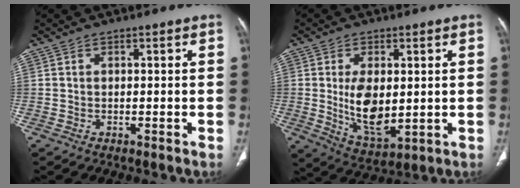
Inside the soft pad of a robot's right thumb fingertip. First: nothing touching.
{"total": 10.2, "force": [0.4, 5.4, 8.6], "torque": [-0.139, -0.021, 0.023]}